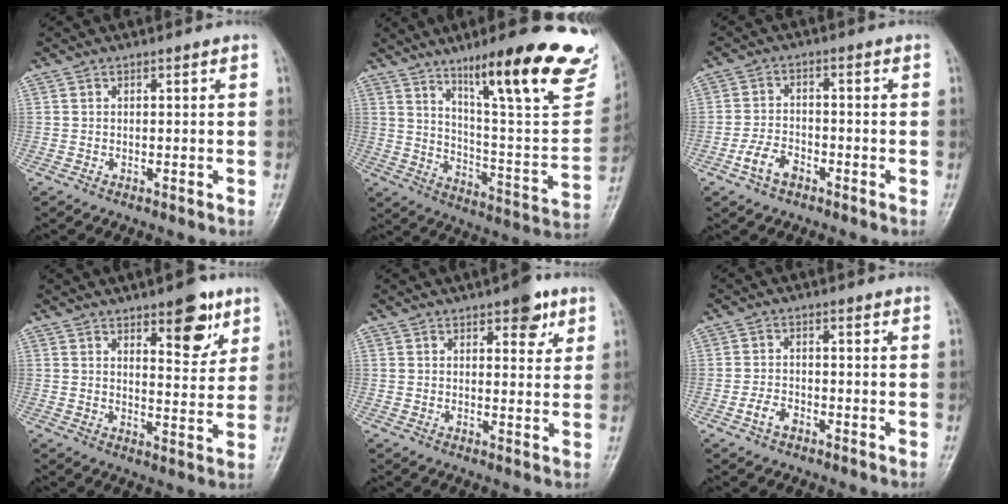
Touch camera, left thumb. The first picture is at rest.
{"total": 27.8, "force": [17.8, 5.4, 20.7], "torque": [-0.260, -0.076, 0.262]}
{"total": 5.1, "force": [-2.8, 3.1, 2.9], "torque": [-0.053, 0.019, -0.056]}
{"total": 9.6, "force": [5.5, 3.9, 6.8], "torque": [-0.065, -0.031, 0.076]}
{"total": 5.8, "force": [3.3, 2.6, 4.0], "torque": [-0.029, -0.013, 0.037]}
{"total": 3.0, "force": [-1.7, 1.8, 1.7], "torque": [-0.032, 0.012, -0.032]}